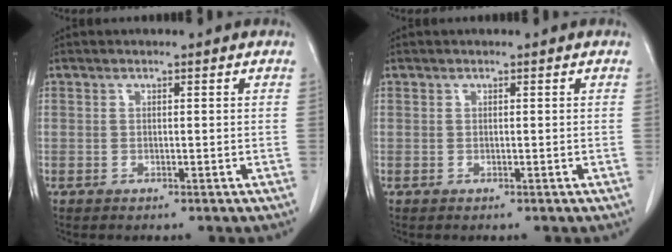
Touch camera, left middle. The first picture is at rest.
{"total": 0.0}